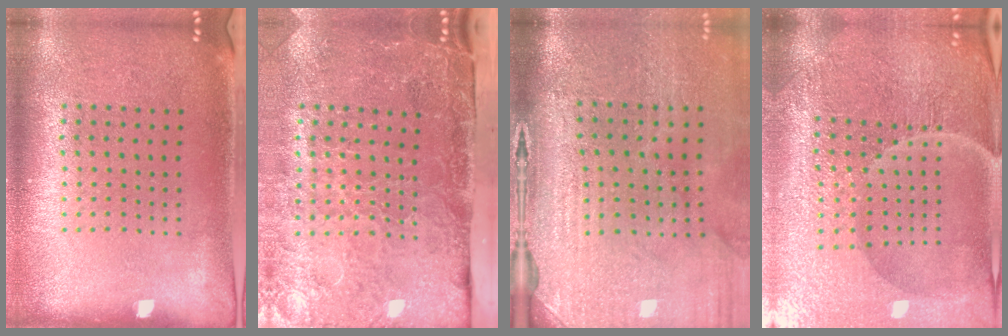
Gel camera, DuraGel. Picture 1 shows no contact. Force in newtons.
{"total": 4.8, "press": 3.6, "slide": 3.1}
{"total": 4.6, "press": 3.9, "slide": 2.5}
{"total": 5.1, "press": 5.0, "slide": 1.3}